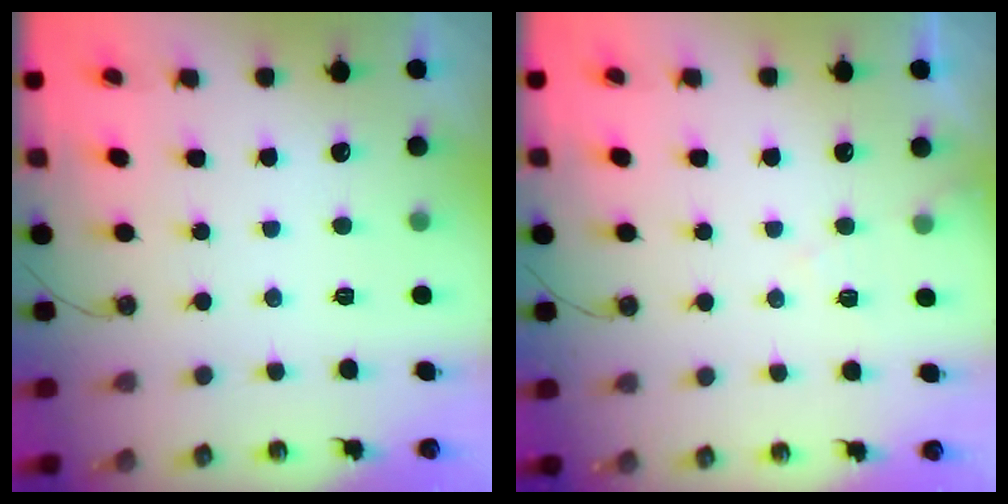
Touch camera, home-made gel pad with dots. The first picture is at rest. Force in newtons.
{"total": 6.4, "press": 6.3, "slide": 0.8}